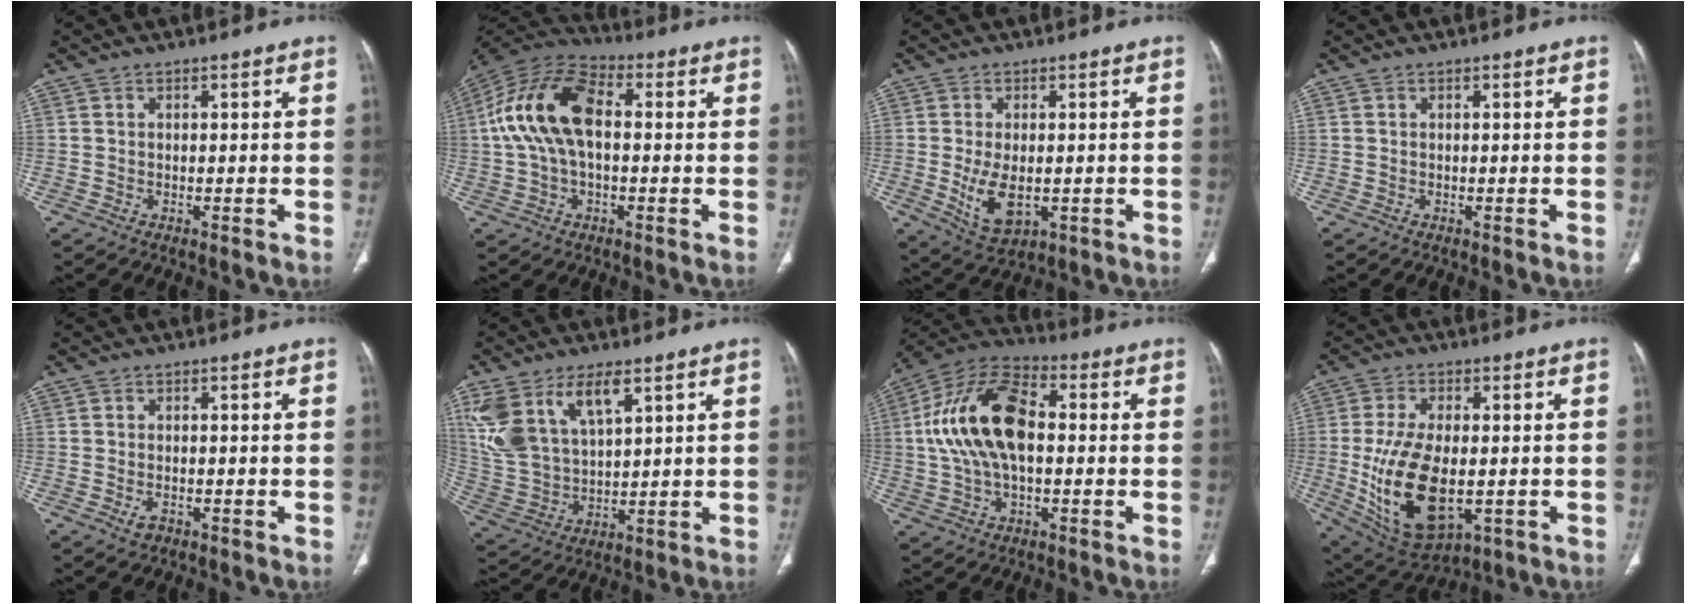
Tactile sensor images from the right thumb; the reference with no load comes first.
{"total": 15.8, "force": [1.5, 9.0, 12.9], "torque": [-0.256, 0.038, 0.017]}
{"total": 7.4, "force": [-1.1, 4.1, 6.1], "torque": [-0.109, -0.014, -0.007]}
{"total": 0.0}
{"total": 1.8, "force": [-0.8, 1.1, 1.1], "torque": [-0.018, 0.003, -0.010]}
{"total": 15.3, "force": [7.8, 7.5, 10.8], "torque": [-0.221, -0.018, 0.167]}
{"total": 17.8, "force": [1.3, 9.8, 14.8], "torque": [-0.283, 0.030, 0.014]}
{"total": 17.5, "force": [-2.6, 9.3, 14.6], "torque": [-0.275, -0.013, -0.023]}